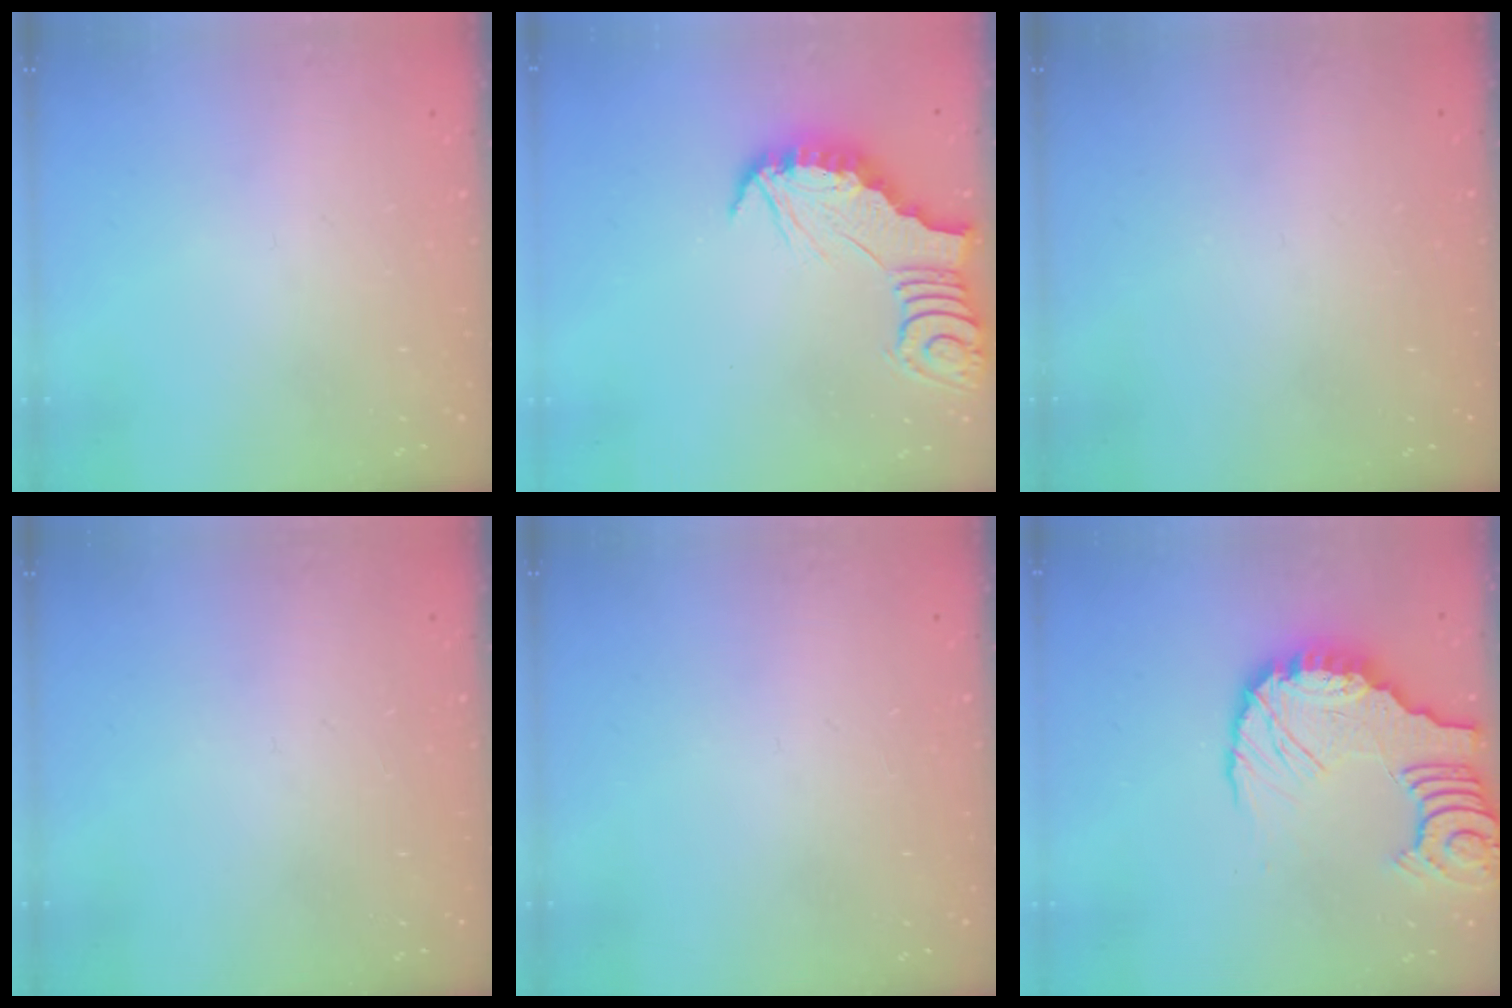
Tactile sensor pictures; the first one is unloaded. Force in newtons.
{"total": 2.8, "press": 2.7, "slide": 0.3}
{"total": 1.5, "press": 1.5, "slide": 0.1}
{"total": 0.0}
{"total": 0.0}
{"total": 13.5, "press": 13.3, "slide": 1.9}